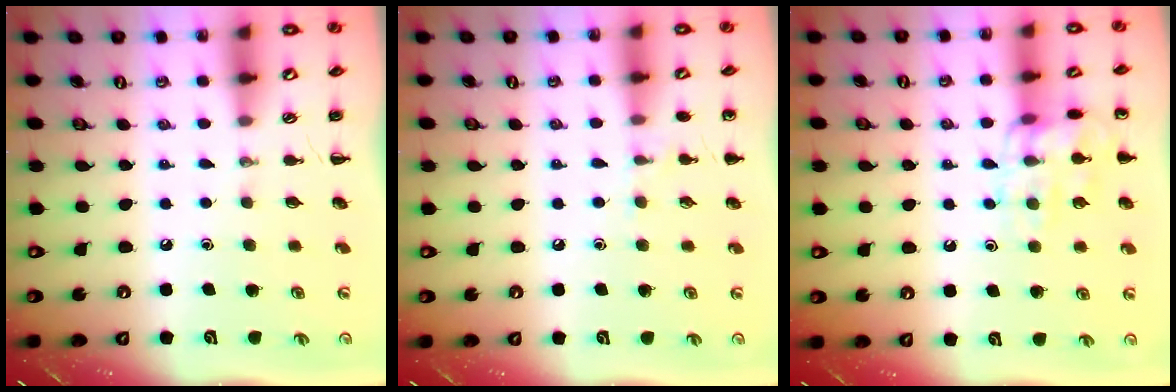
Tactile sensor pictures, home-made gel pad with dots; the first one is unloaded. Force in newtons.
{"total": 5.5, "press": 5.4, "slide": 1.3}
{"total": 12.2, "press": 12.2, "slide": 0.5}